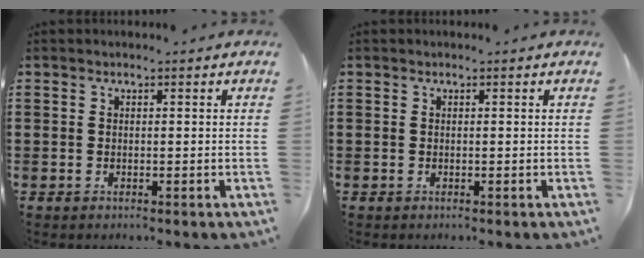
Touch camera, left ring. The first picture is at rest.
{"total": 0.0}